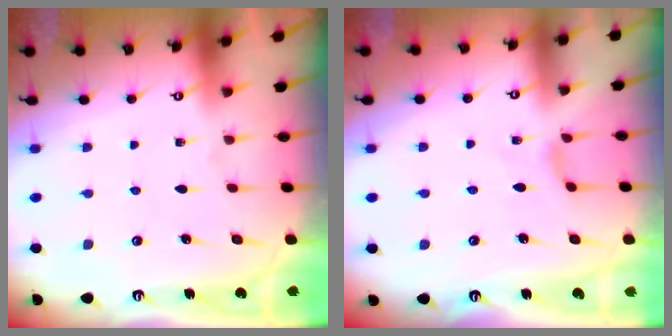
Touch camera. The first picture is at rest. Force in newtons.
{"total": 2.0, "press": 1.9, "slide": 0.6}